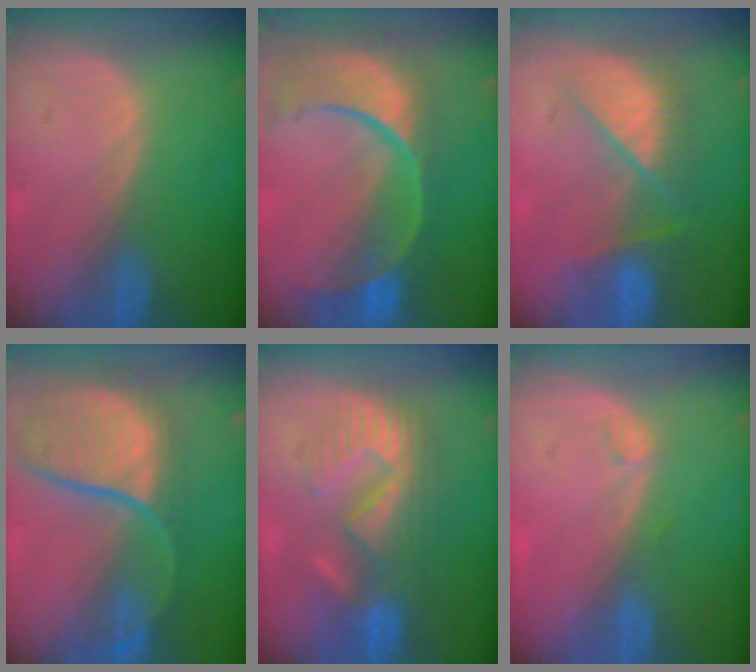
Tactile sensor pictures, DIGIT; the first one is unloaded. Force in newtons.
{"total": 12.6, "press": 10.1, "slide": 7.4}
{"total": 7.2, "press": 7.2, "slide": 0.5}
{"total": 11.3, "press": 9.9, "slide": 5.5}
{"total": 9.0, "press": 8.9, "slide": 1.5}
{"total": 1.0, "press": 0.9, "slide": 0.3}